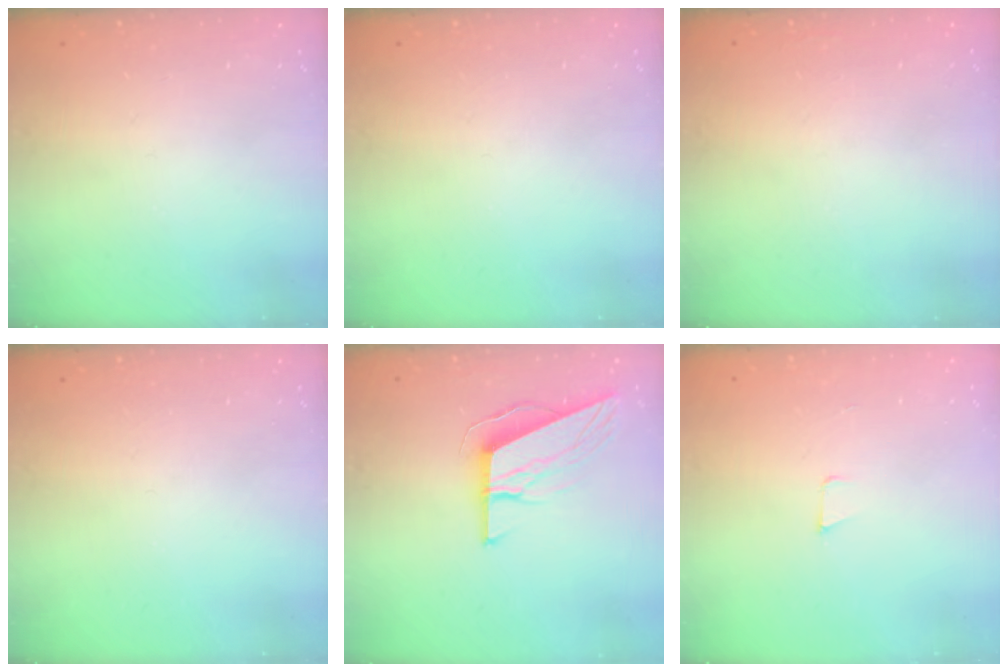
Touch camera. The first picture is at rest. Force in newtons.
{"total": 0.0}
{"total": 1.6, "press": 1.6, "slide": 0.0}
{"total": 0.0}
{"total": 9.7, "press": 9.5, "slide": 1.9}
{"total": 3.4, "press": 2.1, "slide": 2.7}